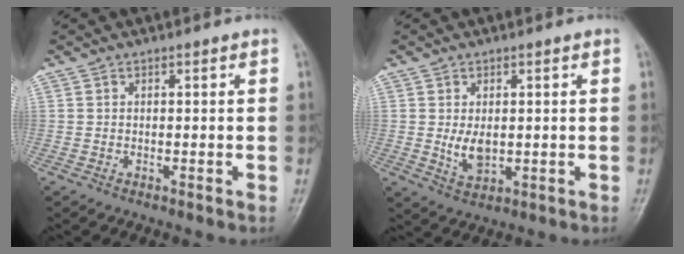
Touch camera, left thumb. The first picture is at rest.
{"total": 4.5, "force": [0.2, 2.7, 3.5], "torque": [-0.057, -0.011, 0.012]}